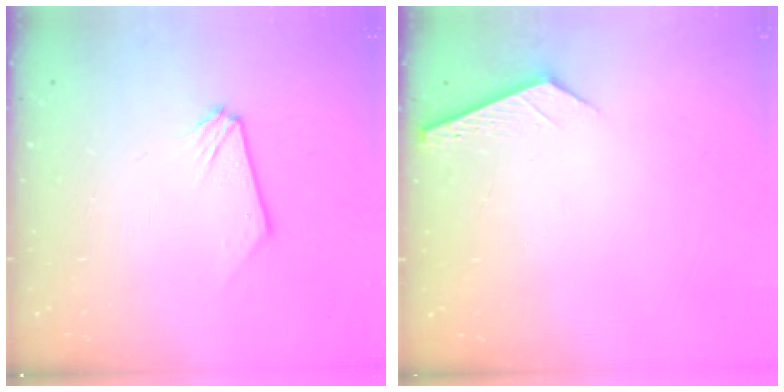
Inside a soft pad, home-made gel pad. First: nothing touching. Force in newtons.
{"total": 2.7, "press": 2.7, "slide": 0.3}